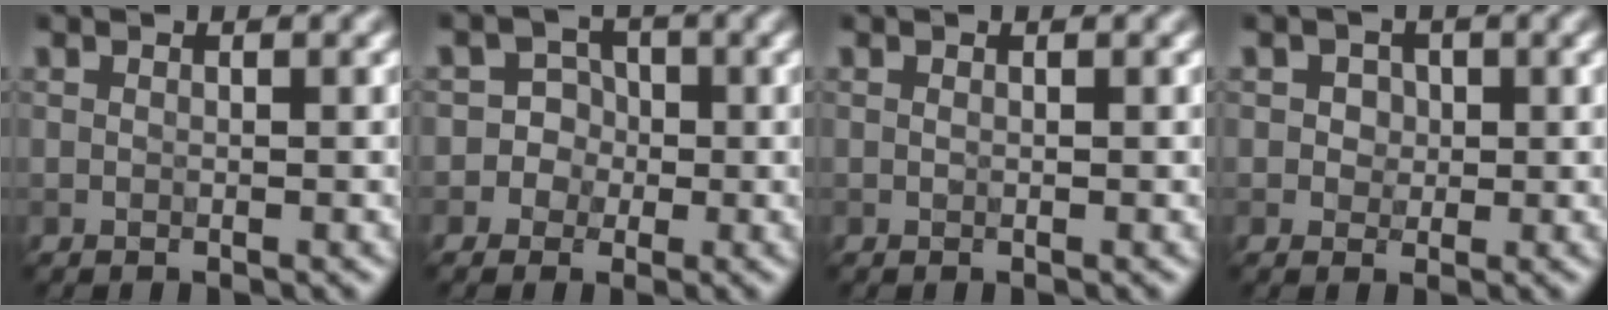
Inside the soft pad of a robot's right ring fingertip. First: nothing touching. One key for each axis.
{"total": 3.4, "fx": -0.8, "fy": 3.3, "fz": 0.1, "tx": 0.029, "ty": 0.020, "tz": -0.029}
{"total": 0.0}
{"total": 2.2, "fx": 0.7, "fy": 1.8, "fz": 1.0, "tx": -0.017, "ty": 0.007, "tz": 0.008}